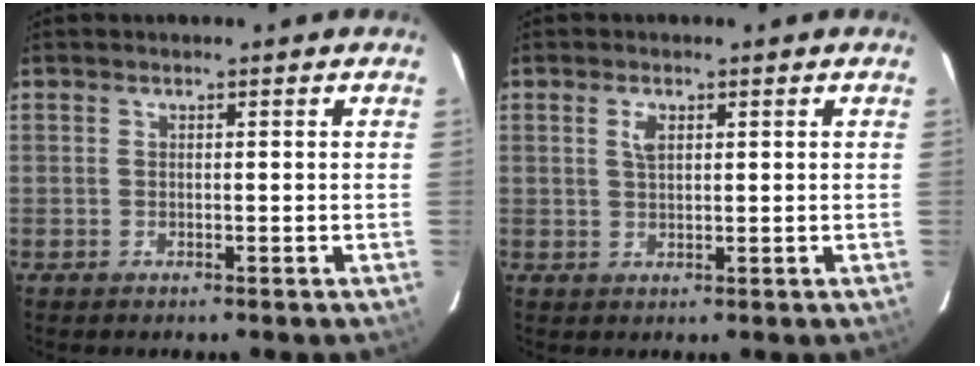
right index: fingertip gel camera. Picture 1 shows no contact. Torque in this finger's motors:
{"motor_torque": [0.07, 0.04, 0.16, 0.04]}